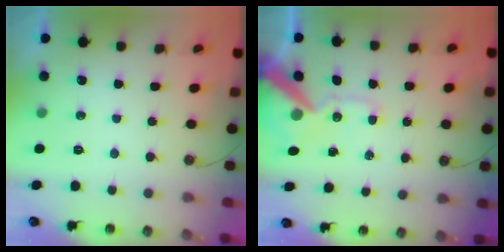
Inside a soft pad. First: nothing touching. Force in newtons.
{"total": 13.6, "press": 13.5, "slide": 1.9}